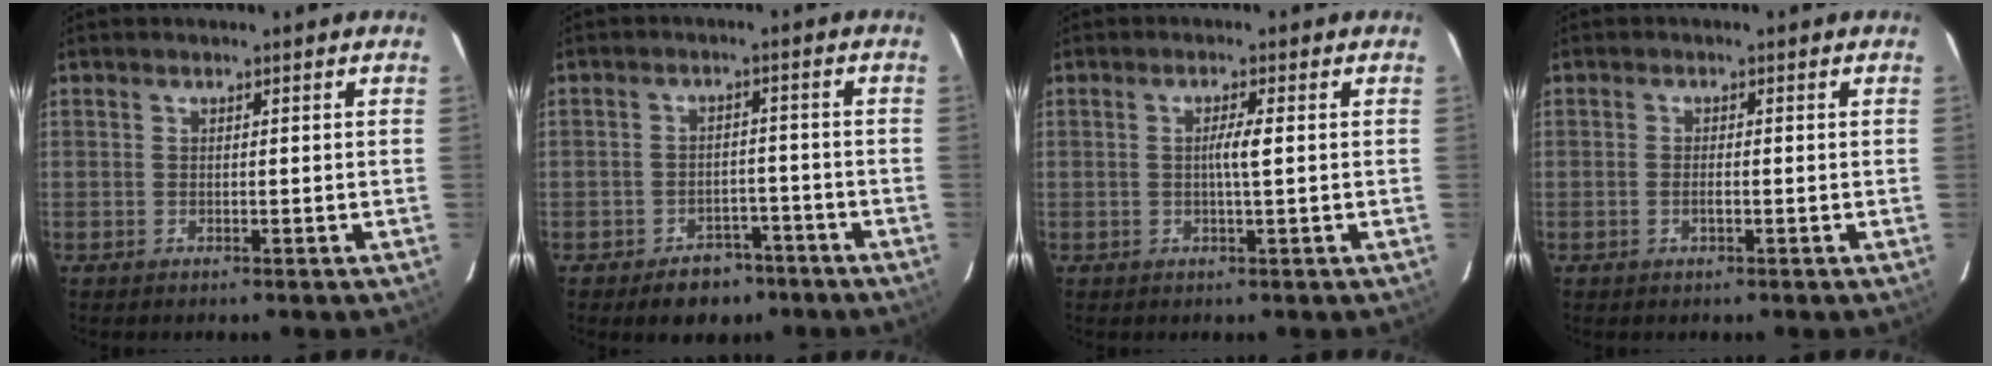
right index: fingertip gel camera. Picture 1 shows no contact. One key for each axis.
{"total": 5.8, "fx": -3.9, "fy": 3.6, "fz": 2.3, "tx": -0.030, "ty": 0.007, "tz": -0.052}
{"total": 2.4, "fx": 0.1, "fy": -0.3, "fz": 2.4, "tx": -0.044, "ty": 0.000, "tz": -0.001}
{"total": 1.3, "fx": -0.4, "fy": 0.3, "fz": 1.2, "tx": -0.026, "ty": 0.001, "tz": -0.008}